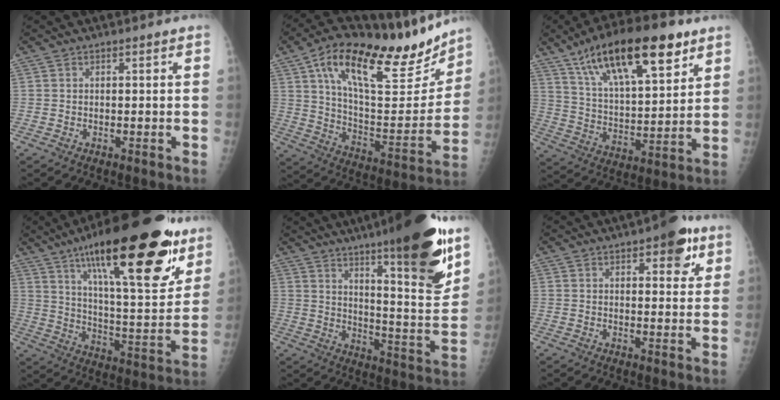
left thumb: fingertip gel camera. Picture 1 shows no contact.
{"total": 27.9, "force": [17.3, 10.0, 19.5], "torque": [-0.264, -0.040, 0.285]}
{"total": 22.9, "force": [13.2, 8.2, 16.8], "torque": [-0.259, -0.032, 0.230]}
{"total": 31.4, "force": [18.2, 9.2, 23.9], "torque": [-0.338, -0.050, 0.288]}
{"total": 24.7, "force": [15.5, 3.8, 18.8], "torque": [-0.250, -0.075, 0.233]}
{"total": 8.0, "force": [4.1, 3.3, 6.0], "torque": [-0.051, -0.012, 0.045]}